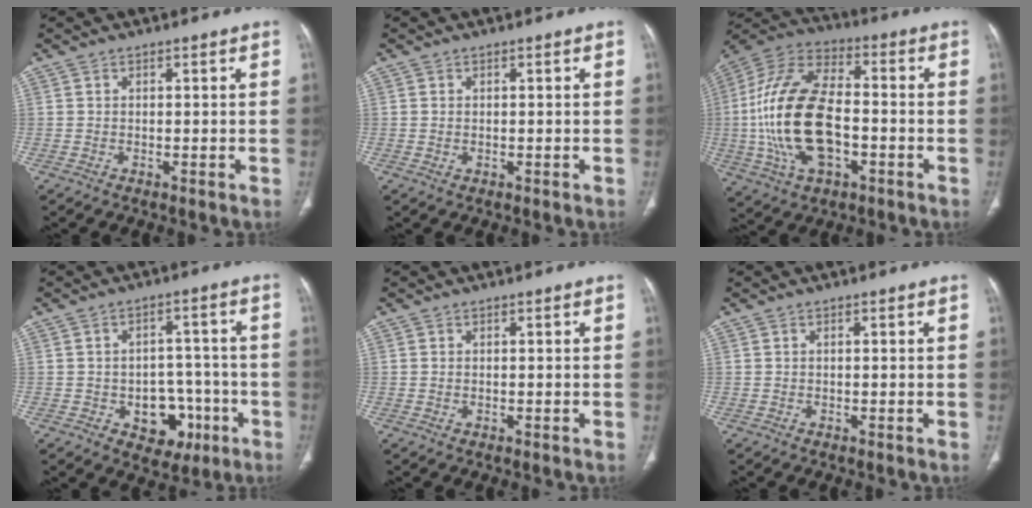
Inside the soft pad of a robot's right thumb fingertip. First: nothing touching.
{"total": 0.7, "force": [0.0, 0.6, 0.4], "torque": [-0.013, 0.001, 0.004]}
{"total": 22.0, "force": [-3.0, 12.0, 18.2], "torque": [-0.372, 0.022, -0.052]}
{"total": 9.5, "force": [-3.5, 7.0, 5.5], "torque": [-0.031, 0.034, -0.037]}
{"total": 0.0}
{"total": 0.0}